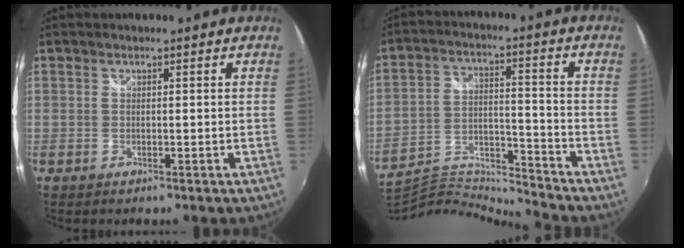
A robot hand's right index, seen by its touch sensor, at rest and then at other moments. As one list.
[{"total": 11.4, "force": [-11.4, 0.0, 0.8], "torque": [-0.028, 0.010, -0.219]}]